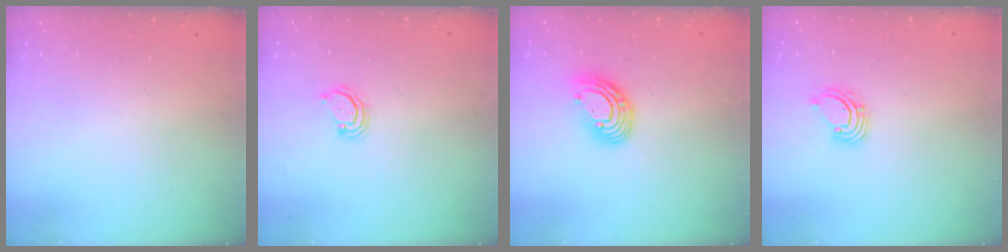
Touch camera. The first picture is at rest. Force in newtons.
{"total": 3.1, "press": 3.1, "slide": 0.5}
{"total": 10.5, "press": 10.4, "slide": 1.1}
{"total": 2.6, "press": 2.6, "slide": 0.2}